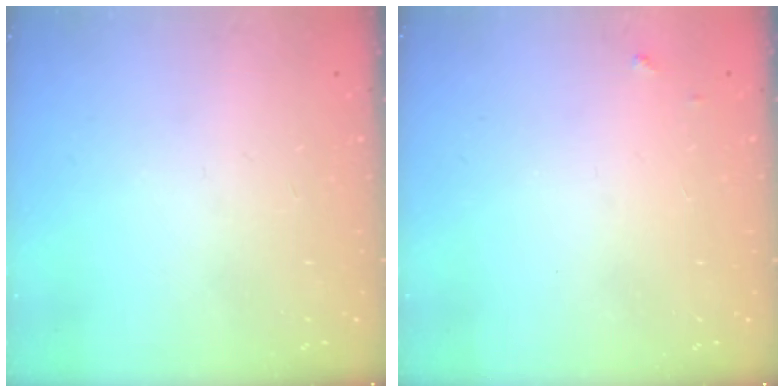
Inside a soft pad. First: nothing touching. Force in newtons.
{"total": 3.5, "press": 3.5, "slide": 0.2}